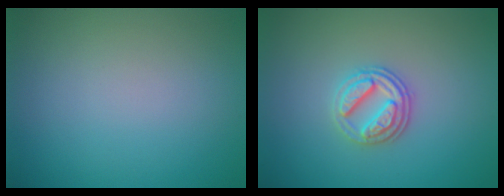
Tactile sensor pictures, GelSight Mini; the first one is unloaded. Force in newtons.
{"total": 3.1, "press": 2.7, "slide": 1.5}